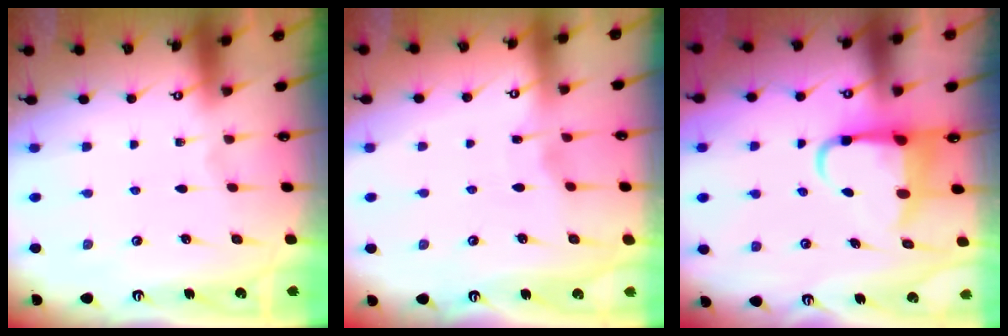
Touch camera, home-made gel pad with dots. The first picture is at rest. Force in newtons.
{"total": 2.6, "press": 2.6, "slide": 0.3}
{"total": 7.4, "press": 7.0, "slide": 2.5}